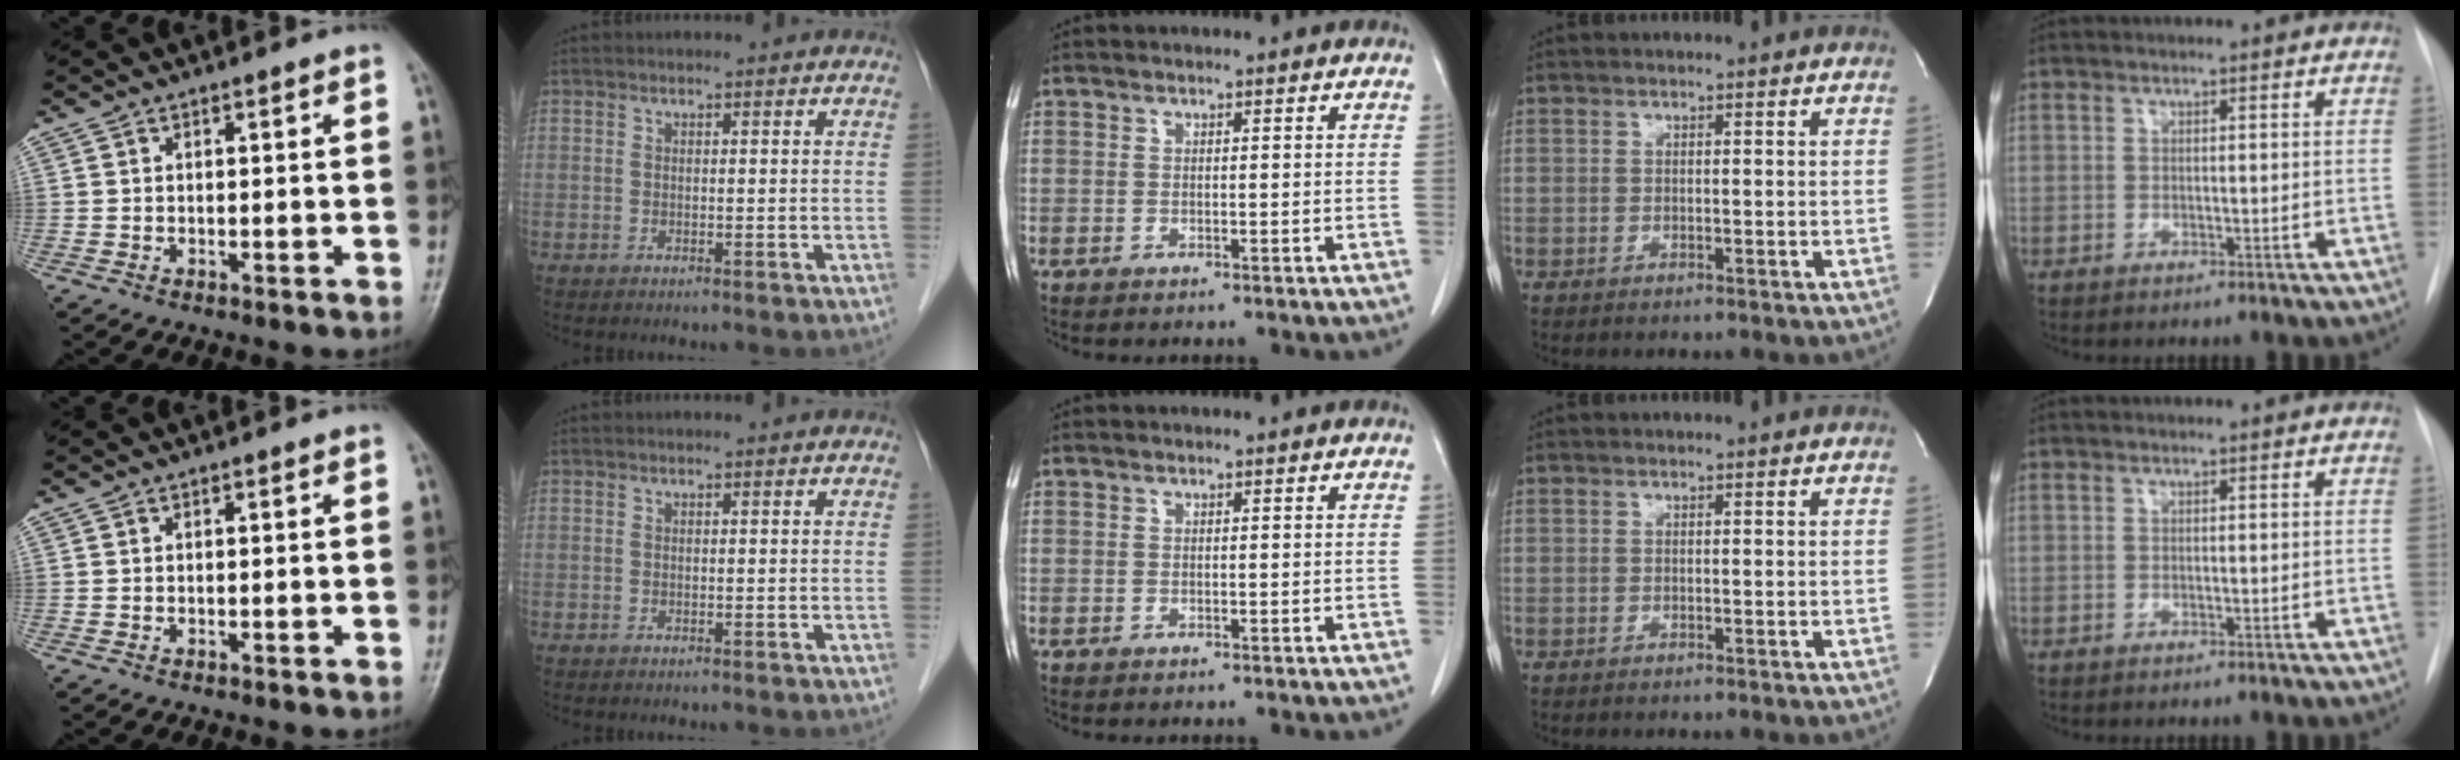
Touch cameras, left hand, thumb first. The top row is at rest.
{}